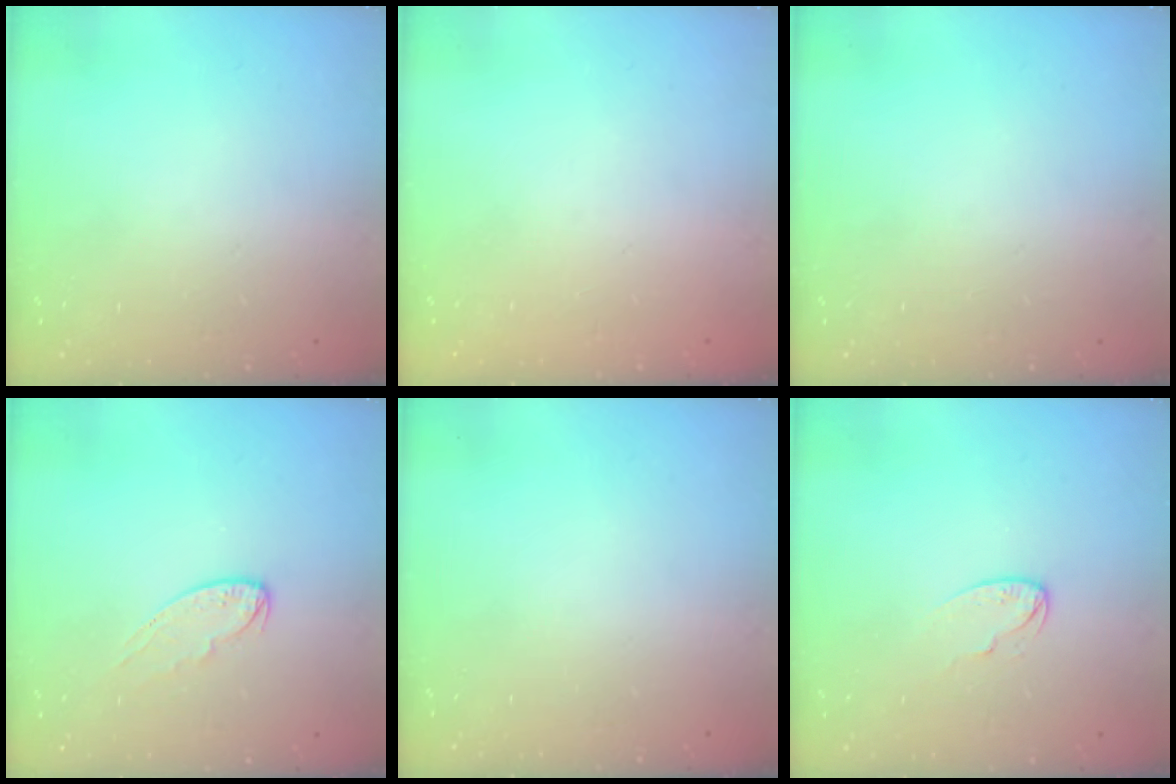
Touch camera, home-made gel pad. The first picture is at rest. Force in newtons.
{"total": 0.0}
{"total": 0.0}
{"total": 5.9, "press": 5.9, "slide": 0.4}
{"total": 0.0}
{"total": 4.1, "press": 4.1, "slide": 0.4}